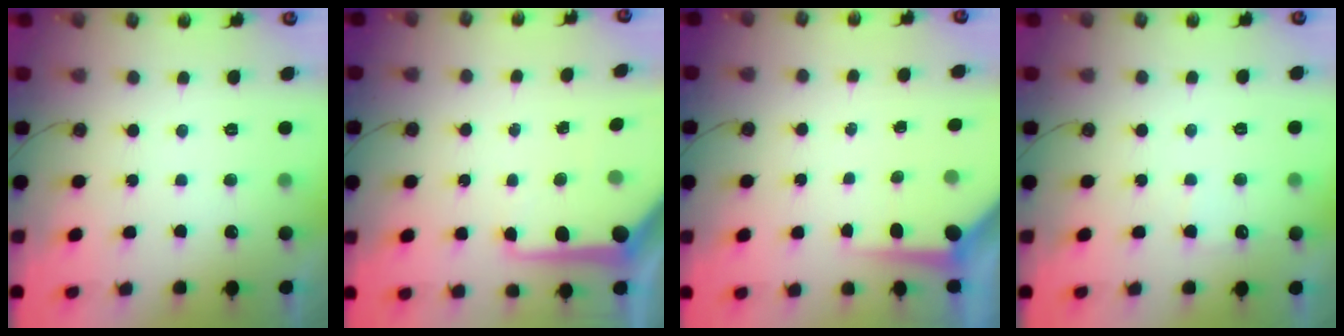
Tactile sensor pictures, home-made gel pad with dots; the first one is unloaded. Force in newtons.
{"total": 10.5, "press": 10.4, "slide": 1.1}
{"total": 5.0, "press": 5.0, "slide": 0.4}
{"total": 4.9, "press": 4.8, "slide": 0.4}